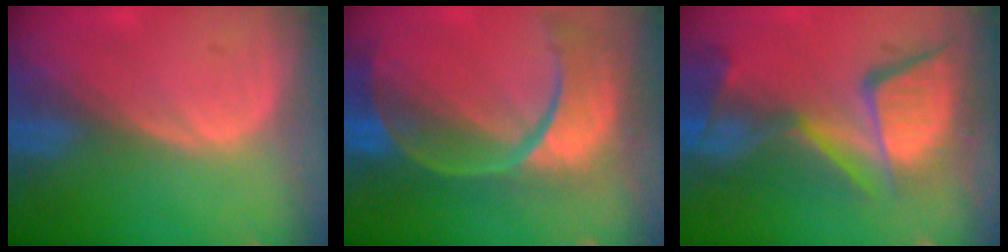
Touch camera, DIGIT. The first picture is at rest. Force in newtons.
{"total": 13.1, "press": 10.6, "slide": 7.7}
{"total": 13.6, "press": 11.2, "slide": 7.8}